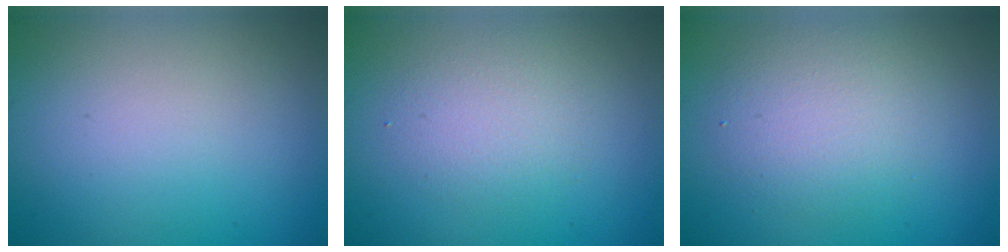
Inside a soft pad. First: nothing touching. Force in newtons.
{"total": 2.4, "press": 2.4, "slide": 0.2}
{"total": 3.6, "press": 3.6, "slide": 0.2}